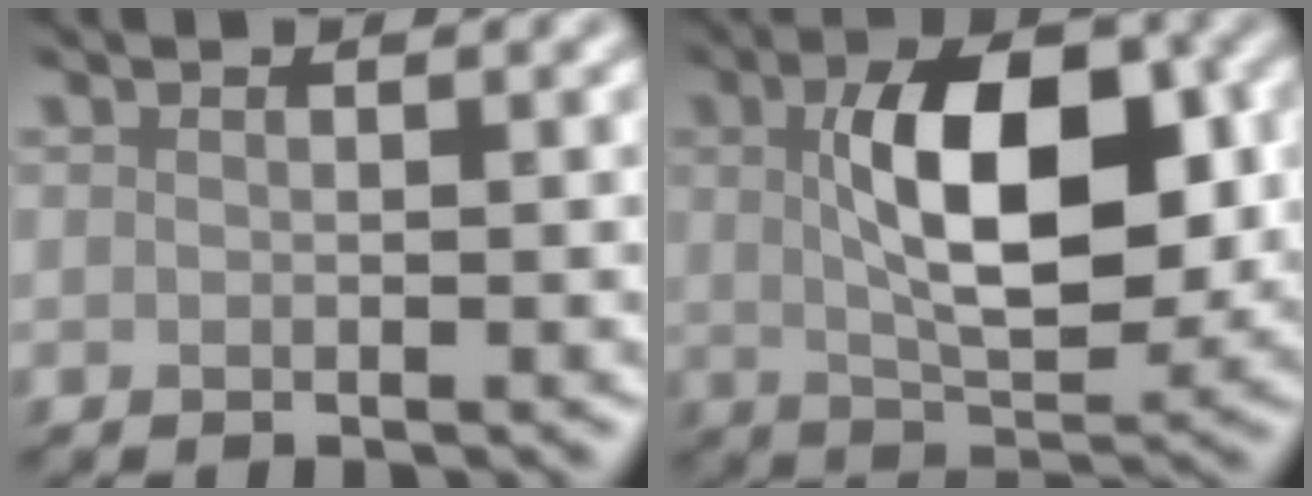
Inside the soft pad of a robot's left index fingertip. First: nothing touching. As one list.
[{"total": 9.2, "force": [1.3, 4.2, 8.1], "torque": [-0.129, 0.004, 0.022]}]